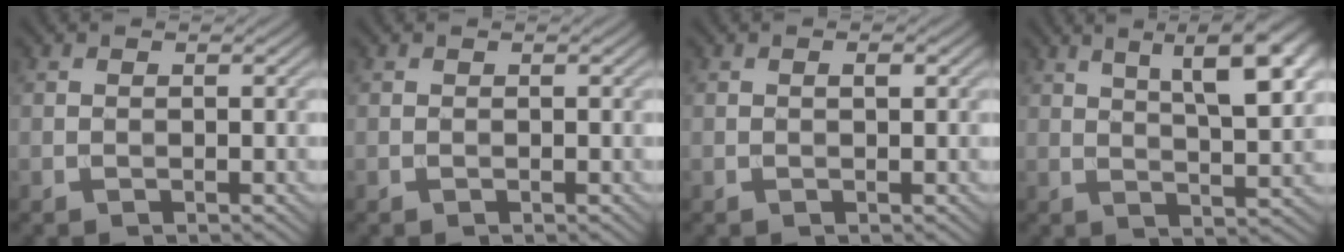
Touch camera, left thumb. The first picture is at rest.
{"total": 0.0}
{"total": 0.8, "force": [0.2, 0.2, 0.7], "torque": [-0.011, 0.001, 0.002]}
{"total": 11.5, "force": [5.2, 3.2, 9.7], "torque": [-0.130, 0.014, 0.075]}